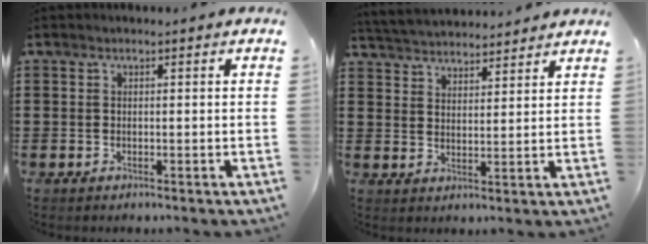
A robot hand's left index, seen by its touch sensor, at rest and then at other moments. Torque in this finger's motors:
{"motor_torque": [1.40, -0.74, 0.52, 0.11]}